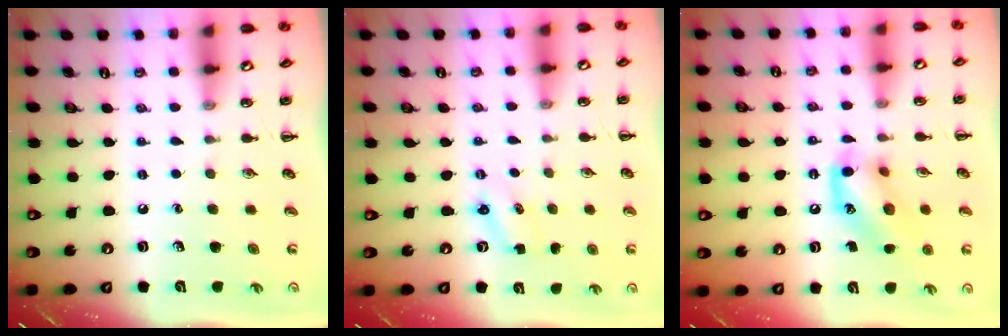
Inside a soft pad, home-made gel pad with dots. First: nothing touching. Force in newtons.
{"total": 2.3, "press": 2.2, "slide": 0.7}
{"total": 13.9, "press": 13.7, "slide": 2.3}